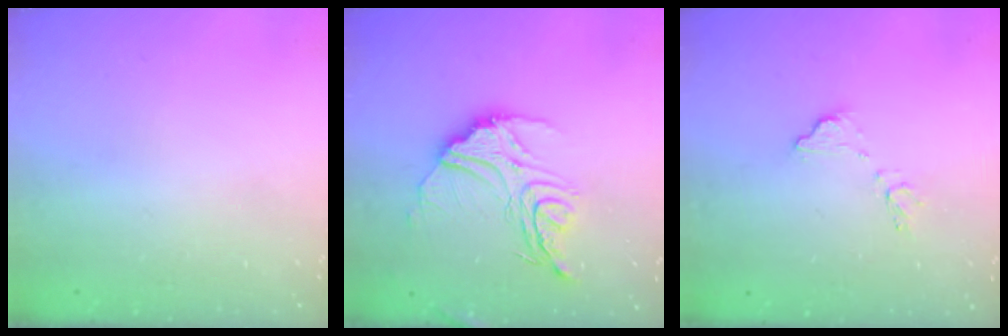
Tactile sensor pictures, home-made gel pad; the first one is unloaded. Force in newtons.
{"total": 16.5, "press": 16.5, "slide": 1.2}
{"total": 8.0, "press": 8.0, "slide": 0.4}